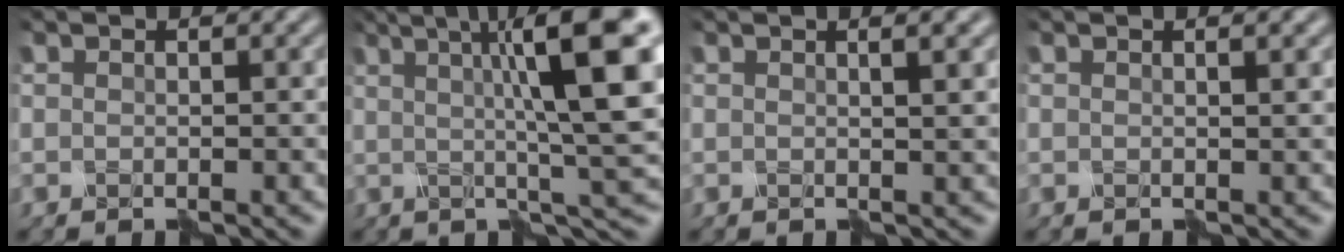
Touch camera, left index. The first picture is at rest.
{"total": 12.5, "force": [2.6, 2.5, 11.9], "torque": [-0.139, 0.002, 0.038]}
{"total": 3.3, "force": [1.2, 1.2, 2.9], "torque": [-0.021, 0.011, -0.009]}
{"total": 1.7, "force": [0.6, 0.6, 1.5], "torque": [-0.016, 0.000, -0.001]}